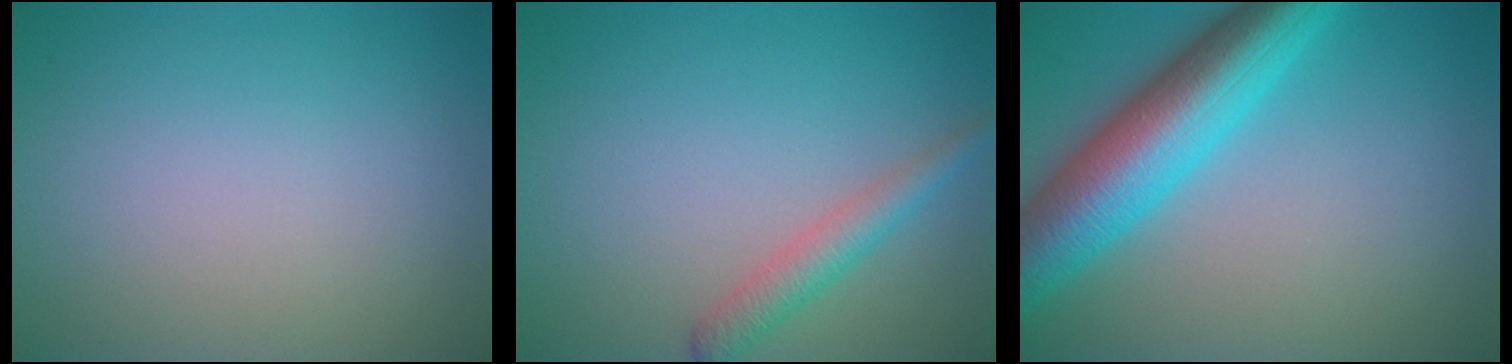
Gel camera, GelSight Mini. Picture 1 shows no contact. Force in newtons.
{"total": 2.5, "press": 2.5, "slide": 0.1}
{"total": 9.0, "press": 9.0, "slide": 0.3}